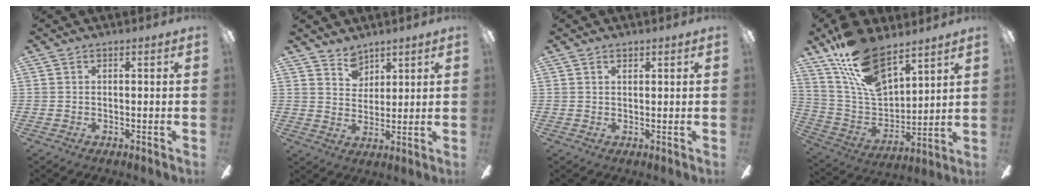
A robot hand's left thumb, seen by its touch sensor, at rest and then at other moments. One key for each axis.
{"total": 5.9, "fx": 4.8, "fy": 3.4, "fz": 0.4, "tx": -0.004, "ty": -0.026, "tz": 0.089}
{"total": 1.3, "fx": 0.8, "fy": 0.6, "fz": 0.9, "tx": -0.010, "ty": -0.003, "tz": 0.014}
{"total": 18.0, "fx": 12.5, "fy": 7.8, "fz": 10.5, "tx": -0.208, "ty": -0.068, "tz": 0.226}